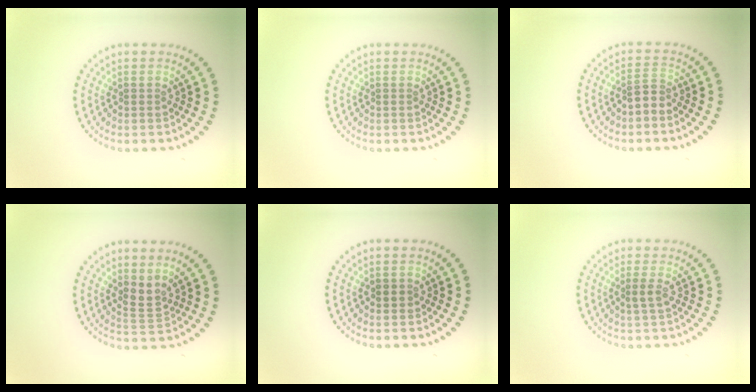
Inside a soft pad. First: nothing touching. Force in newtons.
{"total": 0.0}
{"total": 1.7, "press": 1.2, "slide": 1.1}
{"total": 1.9, "press": 1.4, "slide": 1.3}
{"total": 0.8, "press": 0.7, "slide": 0.4}
{"total": 1.2, "press": 1.0, "slide": 0.6}